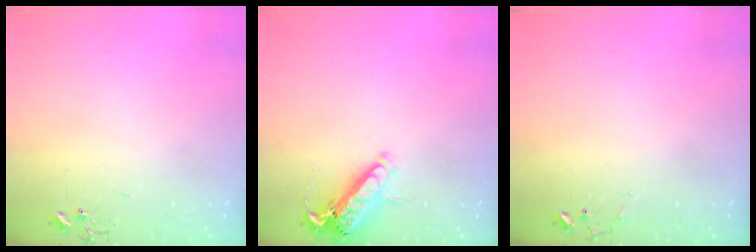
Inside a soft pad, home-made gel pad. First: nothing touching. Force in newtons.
{"total": 14.4, "press": 14.2, "slide": 2.0}
{"total": 5.7, "press": 5.7, "slide": 0.2}